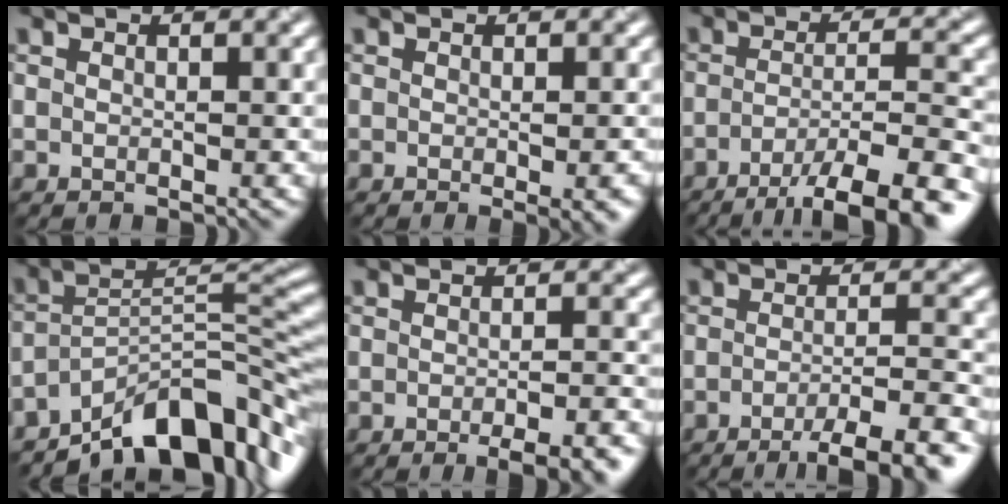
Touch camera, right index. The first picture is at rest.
{"total": 2.9, "force": [-1.0, 0.6, 2.7], "torque": [-0.032, -0.006, -0.009]}
{"total": 10.3, "force": [-6.4, 2.4, 7.7], "torque": [-0.105, 0.006, -0.095]}
{"total": 11.3, "force": [-8.0, 3.7, 7.1], "torque": [-0.086, 0.013, -0.149]}
{"total": 5.9, "force": [-3.4, 1.7, 4.5], "torque": [-0.046, 0.003, -0.035]}
{"total": 7.7, "force": [-4.5, 1.7, 6.1], "torque": [-0.077, 0.002, -0.065]}